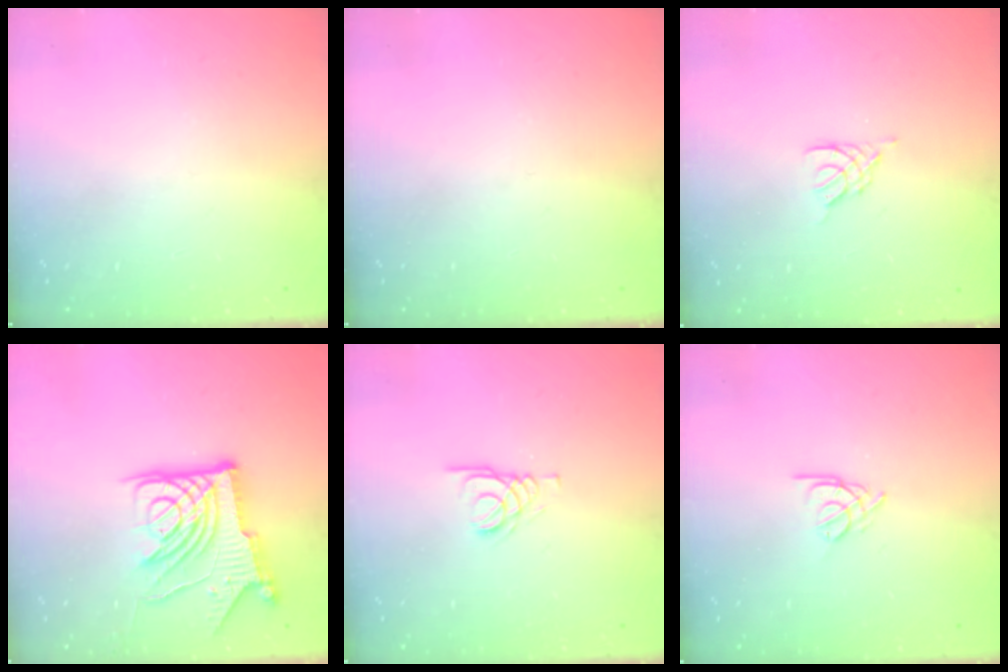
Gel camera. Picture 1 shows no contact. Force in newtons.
{"total": 0.0}
{"total": 2.3, "press": 2.3, "slide": 0.5}
{"total": 14.9, "press": 14.8, "slide": 1.8}
{"total": 1.6, "press": 1.6, "slide": 0.2}
{"total": 2.5, "press": 2.5, "slide": 0.7}